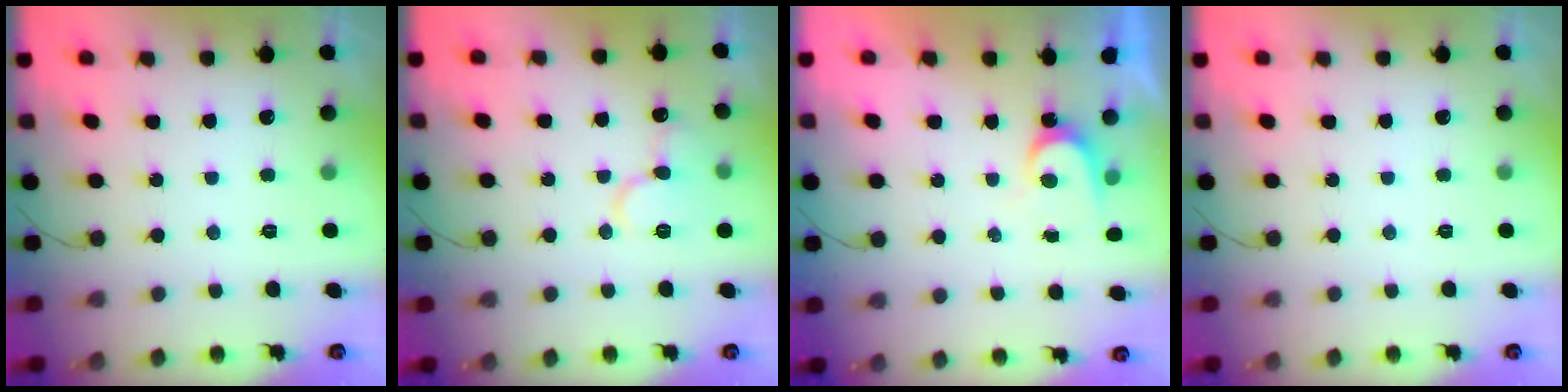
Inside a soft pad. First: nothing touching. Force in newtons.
{"total": 11.0, "press": 10.9, "slide": 1.5}
{"total": 4.0, "press": 4.0, "slide": 0.3}
{"total": 0.0}